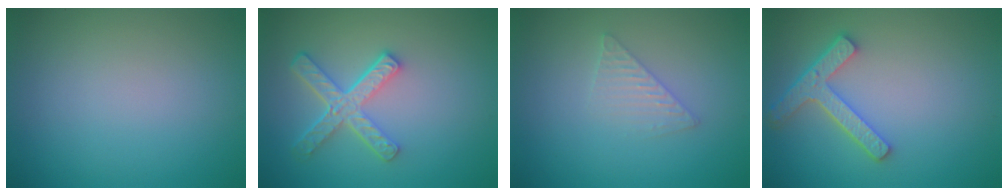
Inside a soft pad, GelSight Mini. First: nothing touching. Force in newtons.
{"total": 4.5, "press": 3.4, "slide": 3.0}
{"total": 1.6, "press": 1.6, "slide": 0.1}
{"total": 3.8, "press": 3.0, "slide": 2.3}